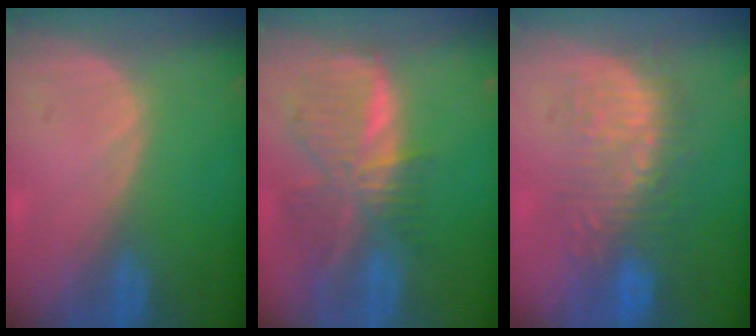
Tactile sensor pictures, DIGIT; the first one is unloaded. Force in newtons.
{"total": 8.9, "press": 7.8, "slide": 4.4}
{"total": 9.0, "press": 8.7, "slide": 2.2}